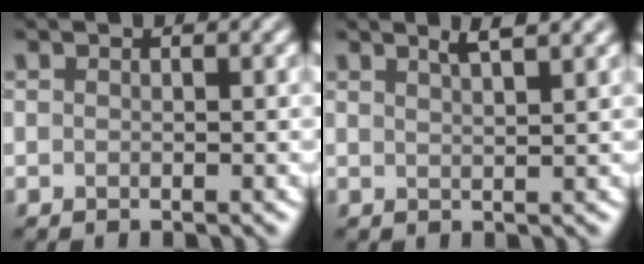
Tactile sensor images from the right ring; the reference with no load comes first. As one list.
[{"total": 2.1, "force": [1.6, 0.1, 1.3], "torque": [-0.015, 0.005, 0.025]}]